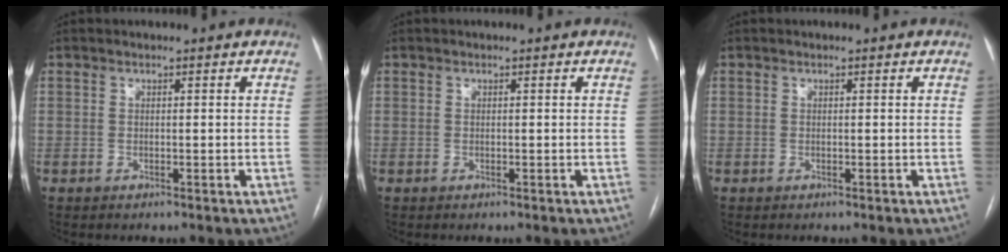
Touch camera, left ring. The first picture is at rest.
{"total": 0.0}
{"total": 0.0}